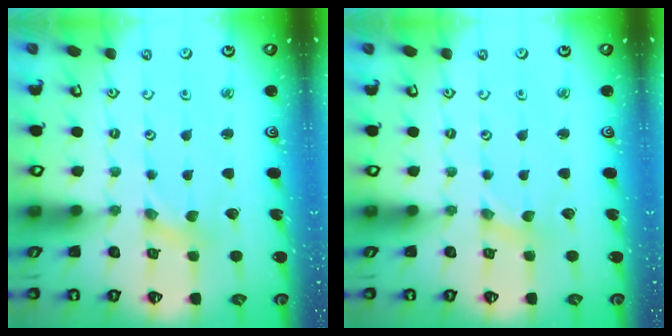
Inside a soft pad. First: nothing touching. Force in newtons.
{"total": 0.0}